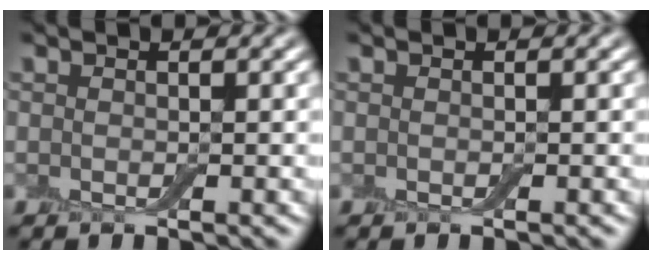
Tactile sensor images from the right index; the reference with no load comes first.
{"total": 0.0}